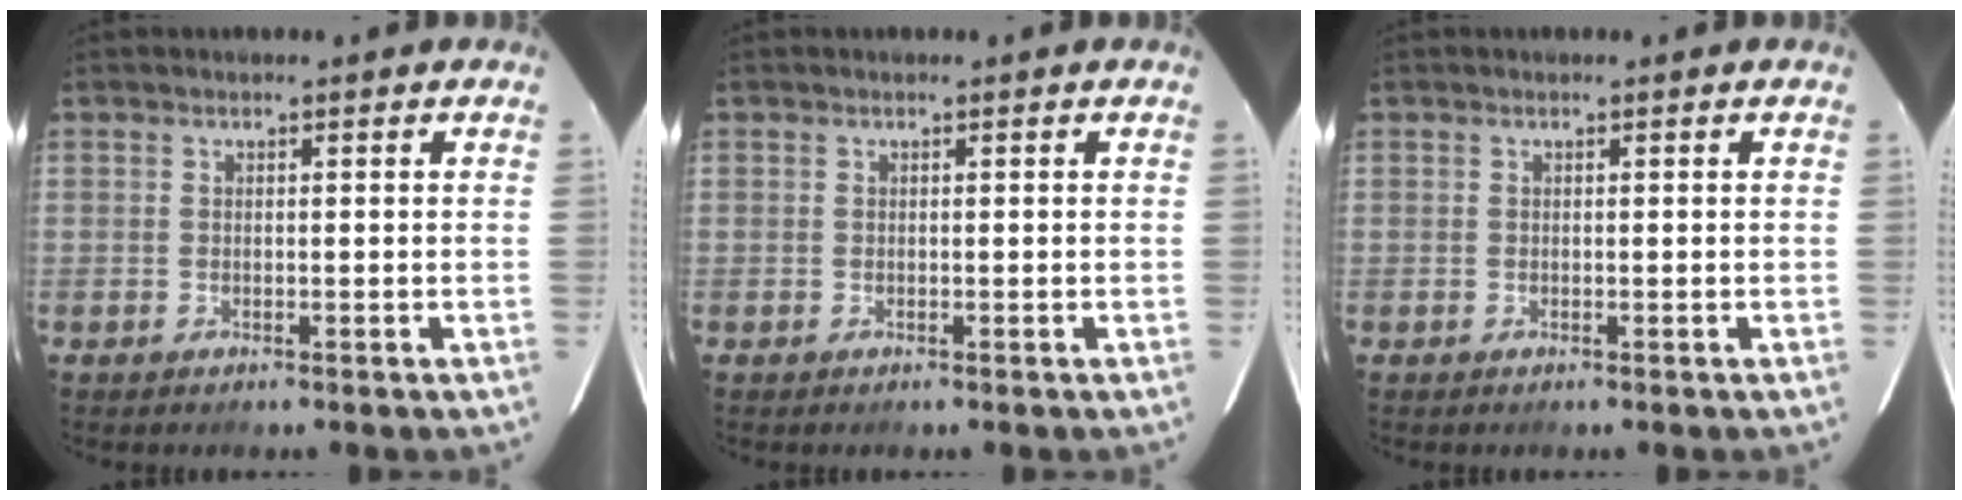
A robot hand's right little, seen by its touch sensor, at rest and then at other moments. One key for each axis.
{"total": 0.0}
{"total": 0.0}